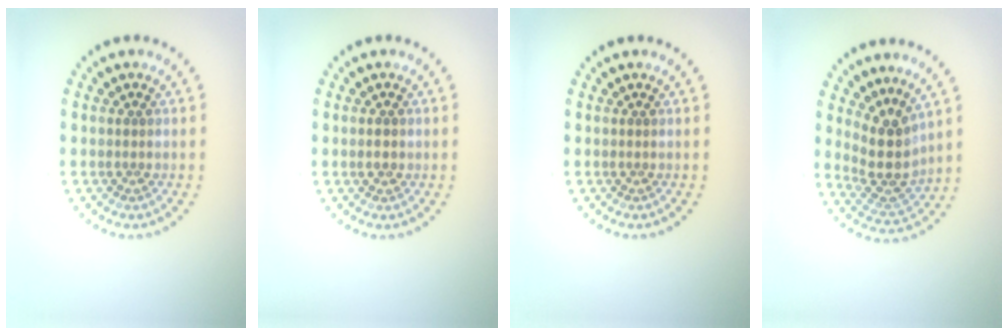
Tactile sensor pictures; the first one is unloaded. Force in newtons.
{"total": 1.4, "press": 1.4, "slide": 0.1}
{"total": 0.0}
{"total": 3.9, "press": 2.9, "slide": 2.6}